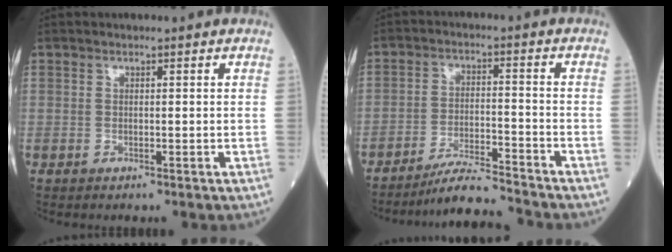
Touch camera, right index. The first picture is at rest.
{"total": 7.7, "force": [-7.3, -0.5, 2.3], "torque": [-0.038, -0.010, -0.130]}